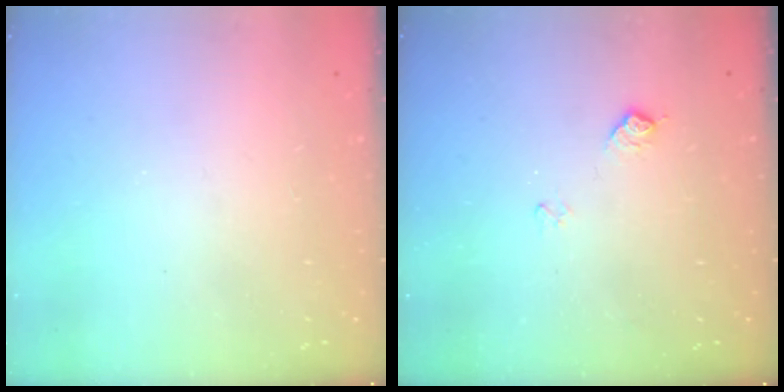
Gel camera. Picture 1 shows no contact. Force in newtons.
{"total": 6.1, "press": 6.1, "slide": 0.8}